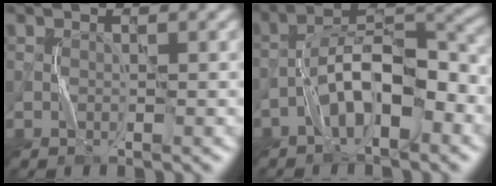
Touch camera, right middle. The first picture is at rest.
{"total": 7.5, "force": [-3.2, 2.9, 6.1], "torque": [-0.100, 0.026, -0.061]}